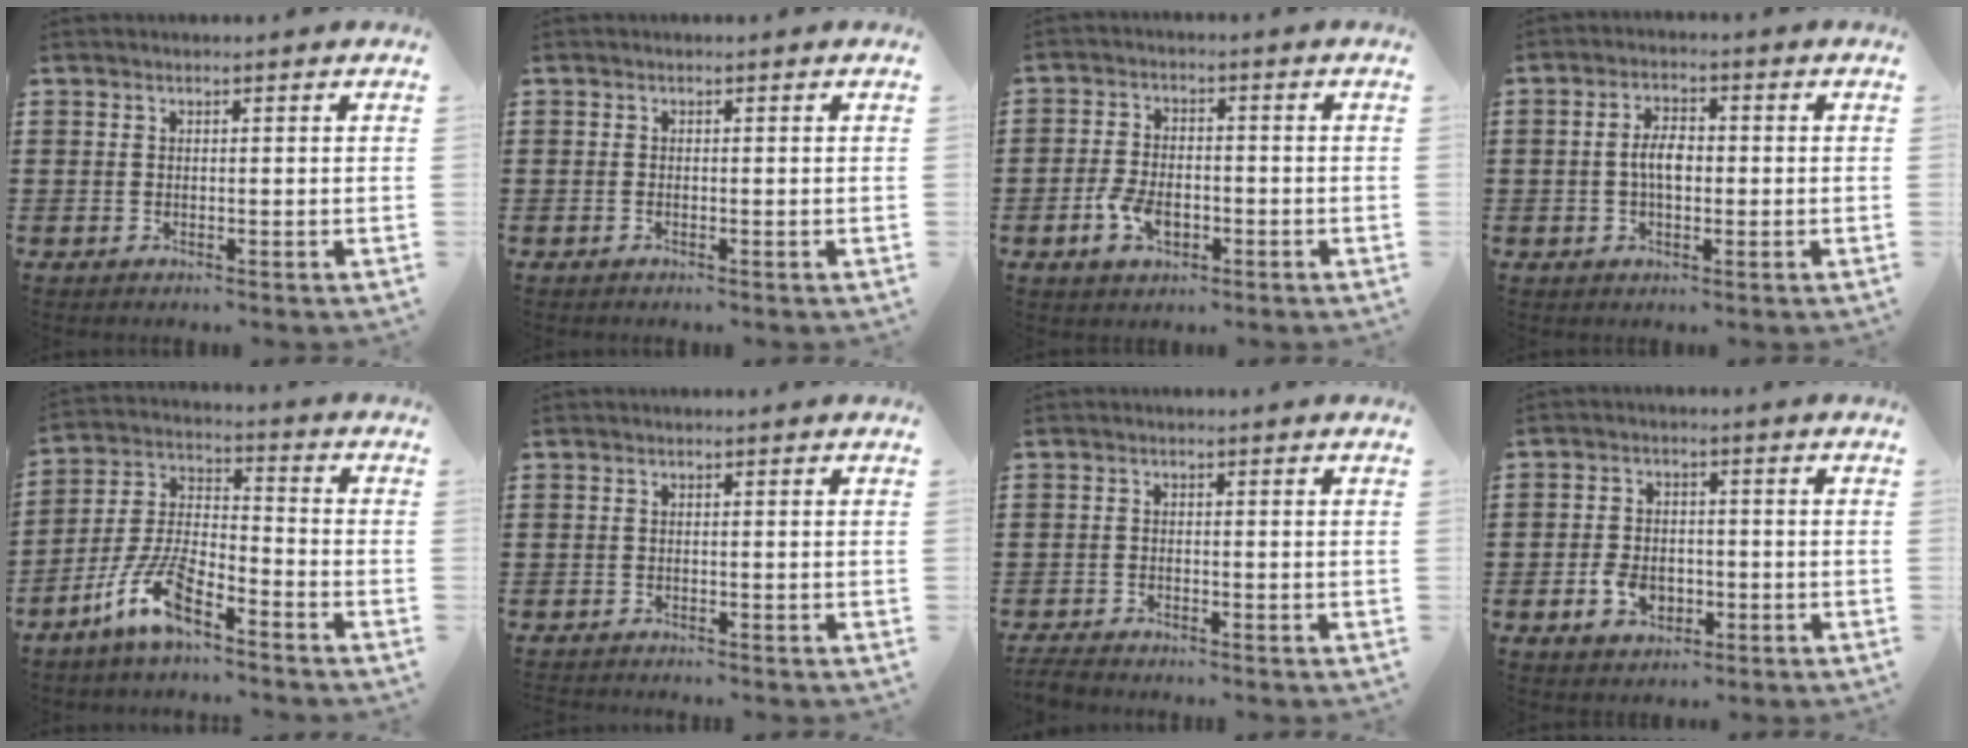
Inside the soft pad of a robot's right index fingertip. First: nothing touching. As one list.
[{"total": 0.0}, {"total": 4.8, "force": [-1.7, 2.8, 3.5], "torque": [-0.079, 0.000, -0.034]}, {"total": 4.2, "force": [-0.3, 2.0, 3.7], "torque": [-0.076, 0.003, -0.008]}, {"total": 9.0, "force": [-6.4, 2.4, 5.9], "torque": [-0.151, -0.008, -0.129]}, {"total": 0.8, "force": [-0.8, 0.0, -0.1], "torque": [0.001, 0.000, -0.017]}, {"total": 1.8, "force": [-1.7, 0.3, 0.4], "torque": [-0.016, -0.001, -0.038]}, {"total": 4.5, "force": [-1.4, 3.3, 2.8], "torque": [-0.067, 0.004, -0.028]}]